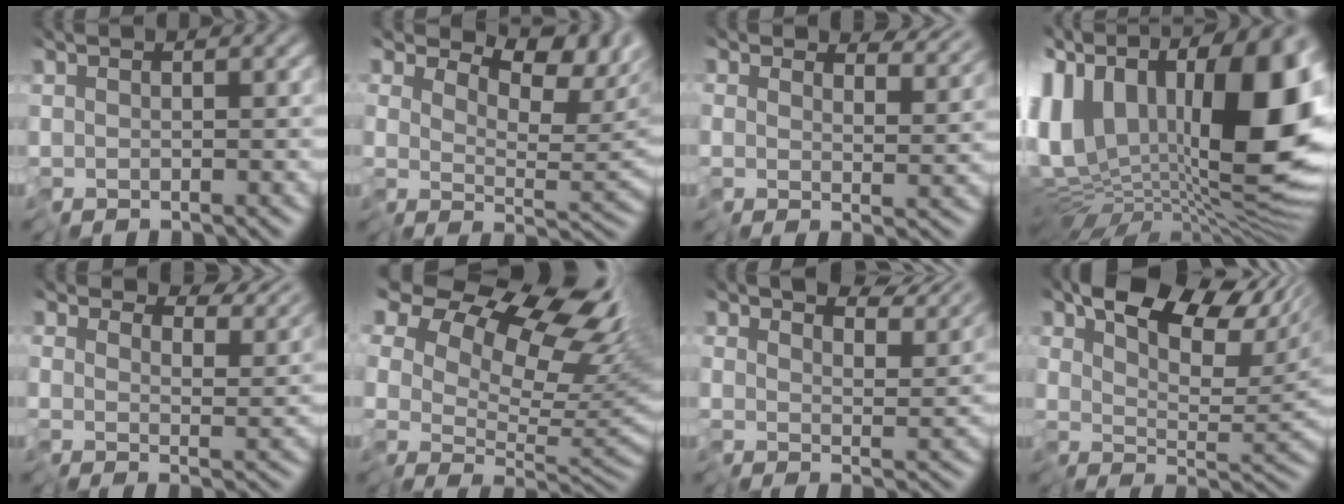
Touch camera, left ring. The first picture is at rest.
{"total": 6.5, "force": [5.5, 1.7, 3.1], "torque": [-0.037, 0.002, 0.094]}
{"total": 3.8, "force": [3.7, 0.6, 0.5], "torque": [-0.009, 0.005, 0.056]}
{"total": 18.7, "force": [5.8, 9.9, 14.8], "torque": [-0.252, 0.043, 0.103]}
{"total": 4.3, "force": [4.1, 1.0, 0.6], "torque": [-0.010, 0.000, 0.066]}
{"total": 15.0, "force": [9.6, 7.3, 9.0], "torque": [-0.144, 0.047, 0.146]}
{"total": 6.2, "force": [5.4, 1.7, 2.7], "torque": [-0.035, 0.013, 0.078]}
{"total": 10.0, "force": [6.9, 4.0, 6.1], "torque": [-0.095, 0.014, 0.118]}